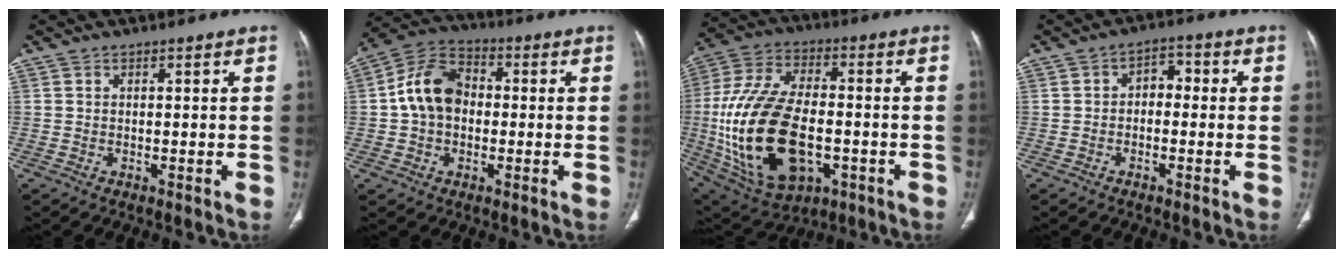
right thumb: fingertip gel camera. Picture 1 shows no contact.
{"total": 11.0, "force": [0.0, 8.2, 7.4], "torque": [-0.121, 0.030, -0.012]}
{"total": 25.6, "force": [-4.5, 14.5, 20.7], "torque": [-0.418, 0.009, -0.056]}
{"total": 4.1, "force": [-0.4, 2.8, 3.0], "torque": [-0.028, 0.022, -0.017]}